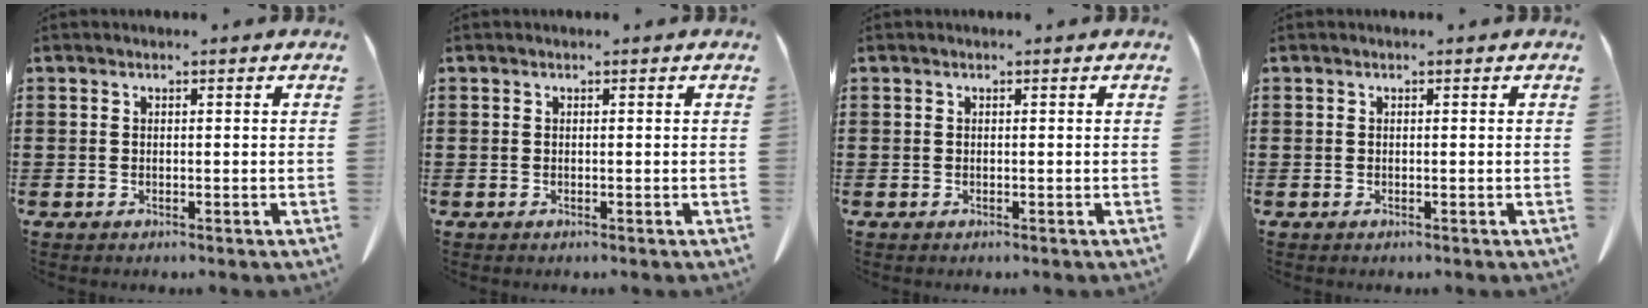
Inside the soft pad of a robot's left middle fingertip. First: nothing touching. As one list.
[{"total": 0.0}, {"total": 0.0}, {"total": 0.0}]